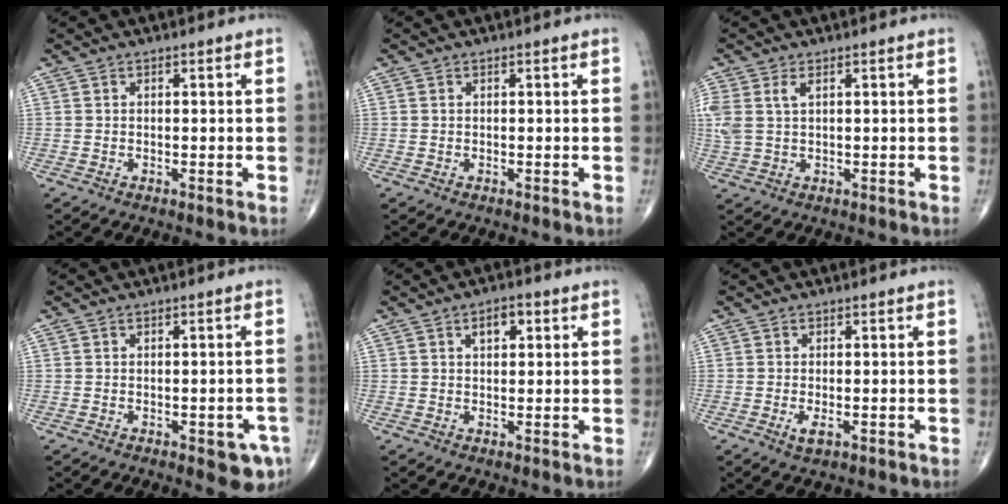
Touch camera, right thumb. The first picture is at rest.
{"total": 0.0}
{"total": 5.6, "force": [1.8, 3.1, 4.3], "torque": [-0.121, 0.011, 0.044]}
{"total": 5.0, "force": [-2.2, 2.1, 4.0], "torque": [-0.026, 0.004, -0.022]}
{"total": 4.0, "force": [1.6, 2.2, 2.9], "torque": [-0.031, 0.004, 0.020]}
{"total": 2.2, "force": [-0.8, 1.0, 1.9], "torque": [-0.035, -0.004, -0.013]}